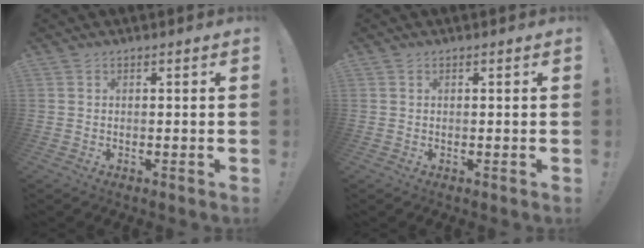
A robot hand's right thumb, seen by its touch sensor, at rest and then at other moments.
{"total": 0.0}